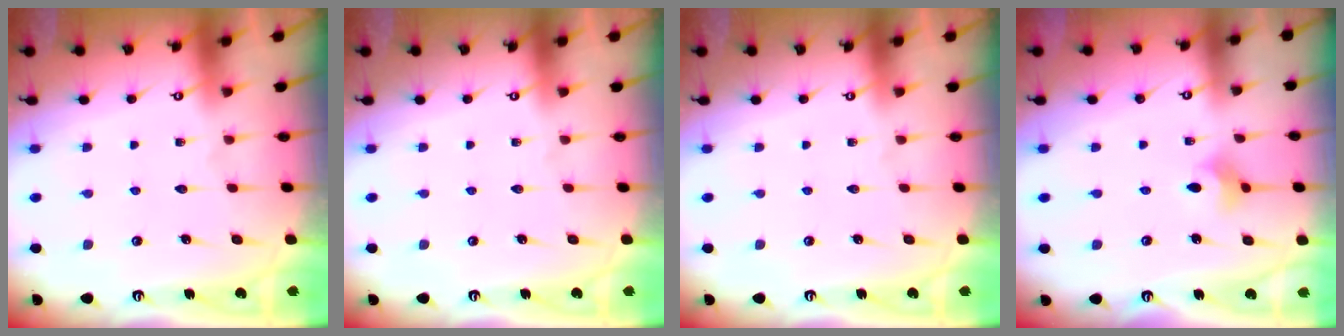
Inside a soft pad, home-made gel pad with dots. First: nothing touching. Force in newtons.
{"total": 0.0}
{"total": 0.0}
{"total": 4.4, "press": 4.3, "slide": 0.6}